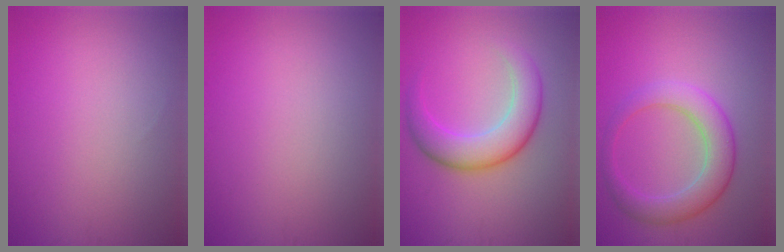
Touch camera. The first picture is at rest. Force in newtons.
{"total": 0.0}
{"total": 5.5, "press": 5.5, "slide": 0.1}
{"total": 4.2, "press": 4.2, "slide": 0.5}